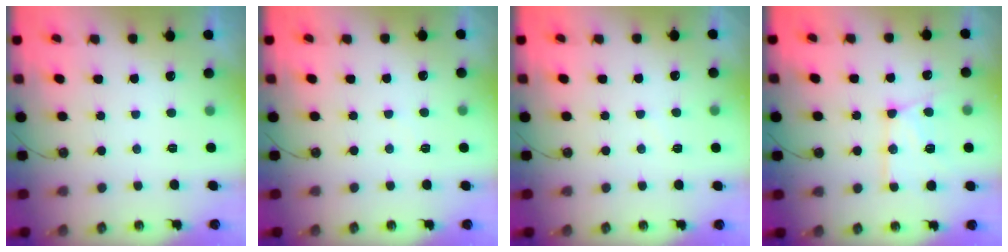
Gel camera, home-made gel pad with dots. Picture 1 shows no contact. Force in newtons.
{"total": 2.9, "press": 2.9, "slide": 0.4}
{"total": 3.2, "press": 3.2, "slide": 0.3}
{"total": 13.7, "press": 13.6, "slide": 1.5}